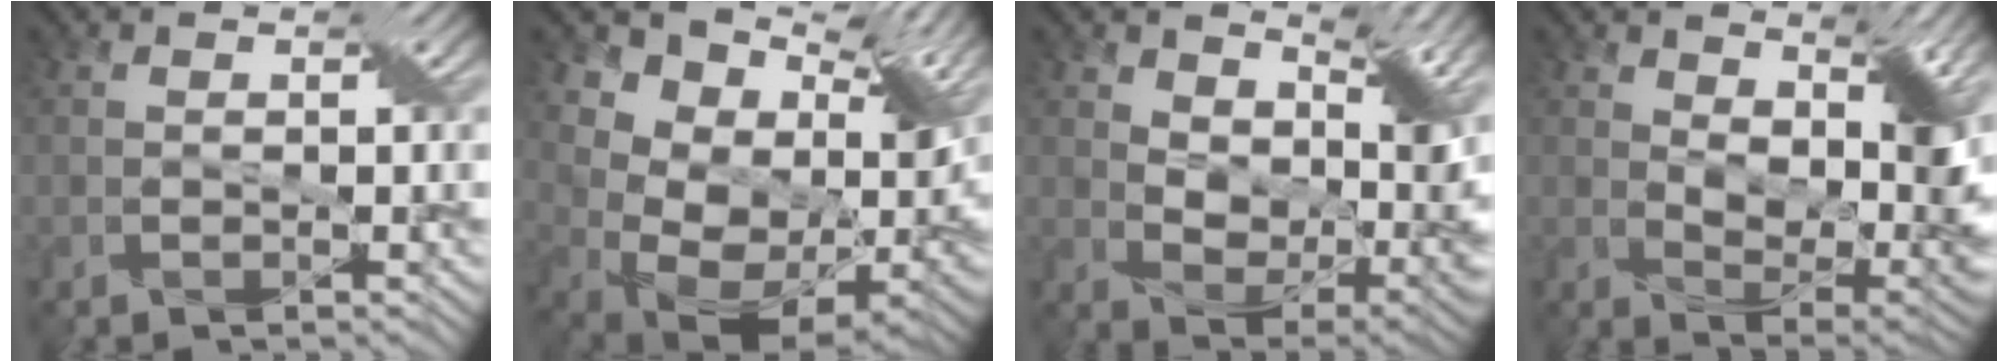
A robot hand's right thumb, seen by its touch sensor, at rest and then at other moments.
{"total": 14.8, "force": [7.4, 8.7, 9.3], "torque": [-0.160, 0.002, 0.145]}
{"total": 9.2, "force": [5.8, 4.5, 5.5], "torque": [-0.098, -0.009, 0.100]}
{"total": 8.7, "force": [4.9, 3.3, 6.5], "torque": [-0.103, -0.009, 0.082]}